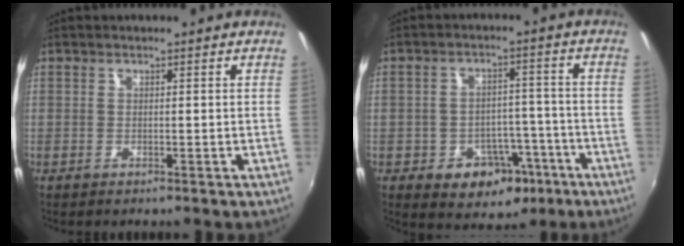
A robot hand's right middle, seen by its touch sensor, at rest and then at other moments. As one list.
[{"total": 9.5, "force": [-4.8, 7.0, 4.3], "torque": [-0.071, 0.024, -0.045]}]